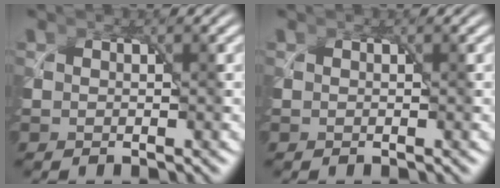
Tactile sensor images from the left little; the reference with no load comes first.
{"total": 0.0}